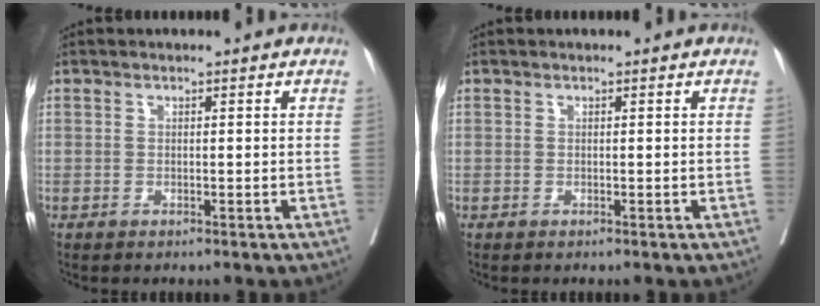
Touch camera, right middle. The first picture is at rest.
{"total": 0.0}